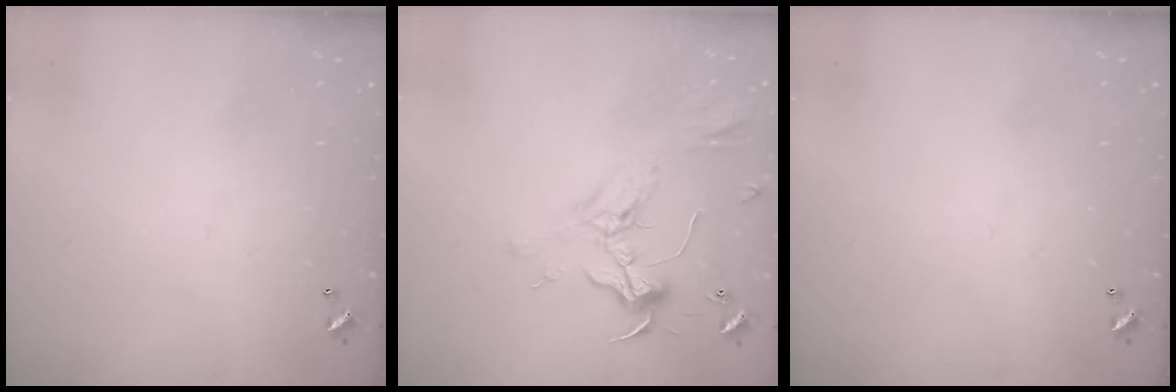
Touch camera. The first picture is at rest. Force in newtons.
{"total": 2.3, "press": 2.2, "slide": 0.8}
{"total": 0.0}